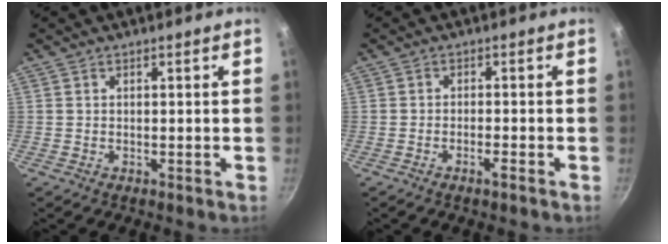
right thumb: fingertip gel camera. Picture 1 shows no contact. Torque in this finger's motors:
{"motor_torque": [-0.10, -0.04, -0.49, 0.31, -0.01]}